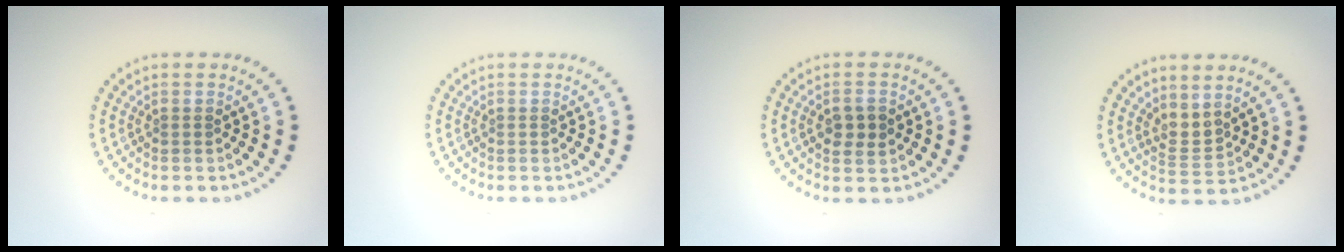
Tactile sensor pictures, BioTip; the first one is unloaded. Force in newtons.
{"total": 0.0}
{"total": 2.3, "press": 2.3, "slide": 0.1}
{"total": 2.0, "press": 1.4, "slide": 1.3}